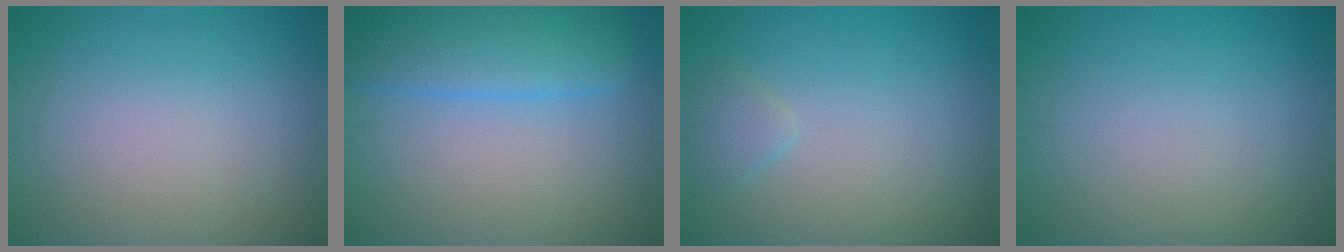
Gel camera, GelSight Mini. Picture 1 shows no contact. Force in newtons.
{"total": 5.5, "press": 5.5, "slide": 0.2}
{"total": 1.1, "press": 1.1, "slide": 0.1}
{"total": 0.0}